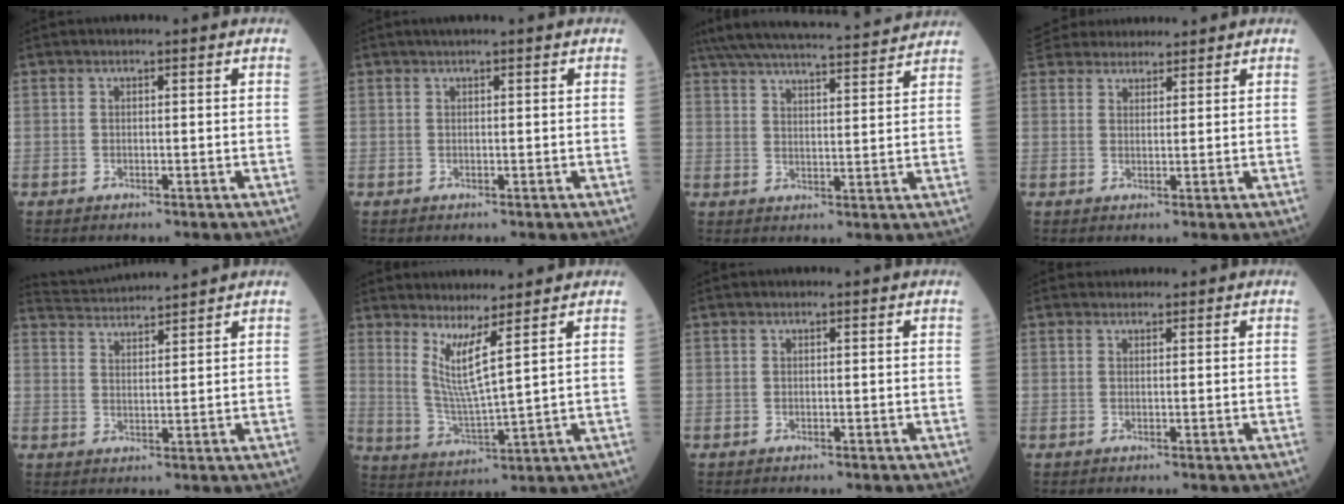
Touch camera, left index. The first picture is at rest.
{"total": 1.7, "force": [1.4, -0.2, 1.0], "torque": [-0.013, 0.015, 0.027]}
{"total": 22.3, "force": [20.5, 1.4, 8.5], "torque": [-0.152, 0.020, 0.286]}
{"total": 9.4, "force": [8.6, 2.8, 2.6], "torque": [-0.046, 0.038, 0.145]}
{"total": 6.9, "force": [6.7, -1.2, 0.8], "torque": [-0.027, 0.019, 0.115]}
{"total": 5.4, "force": [3.1, -0.8, 4.4], "torque": [-0.092, -0.028, 0.069]}
{"total": 0.0}
{"total": 0.8, "force": [0.7, 0.3, -0.1], "torque": [-0.006, 0.005, 0.011]}